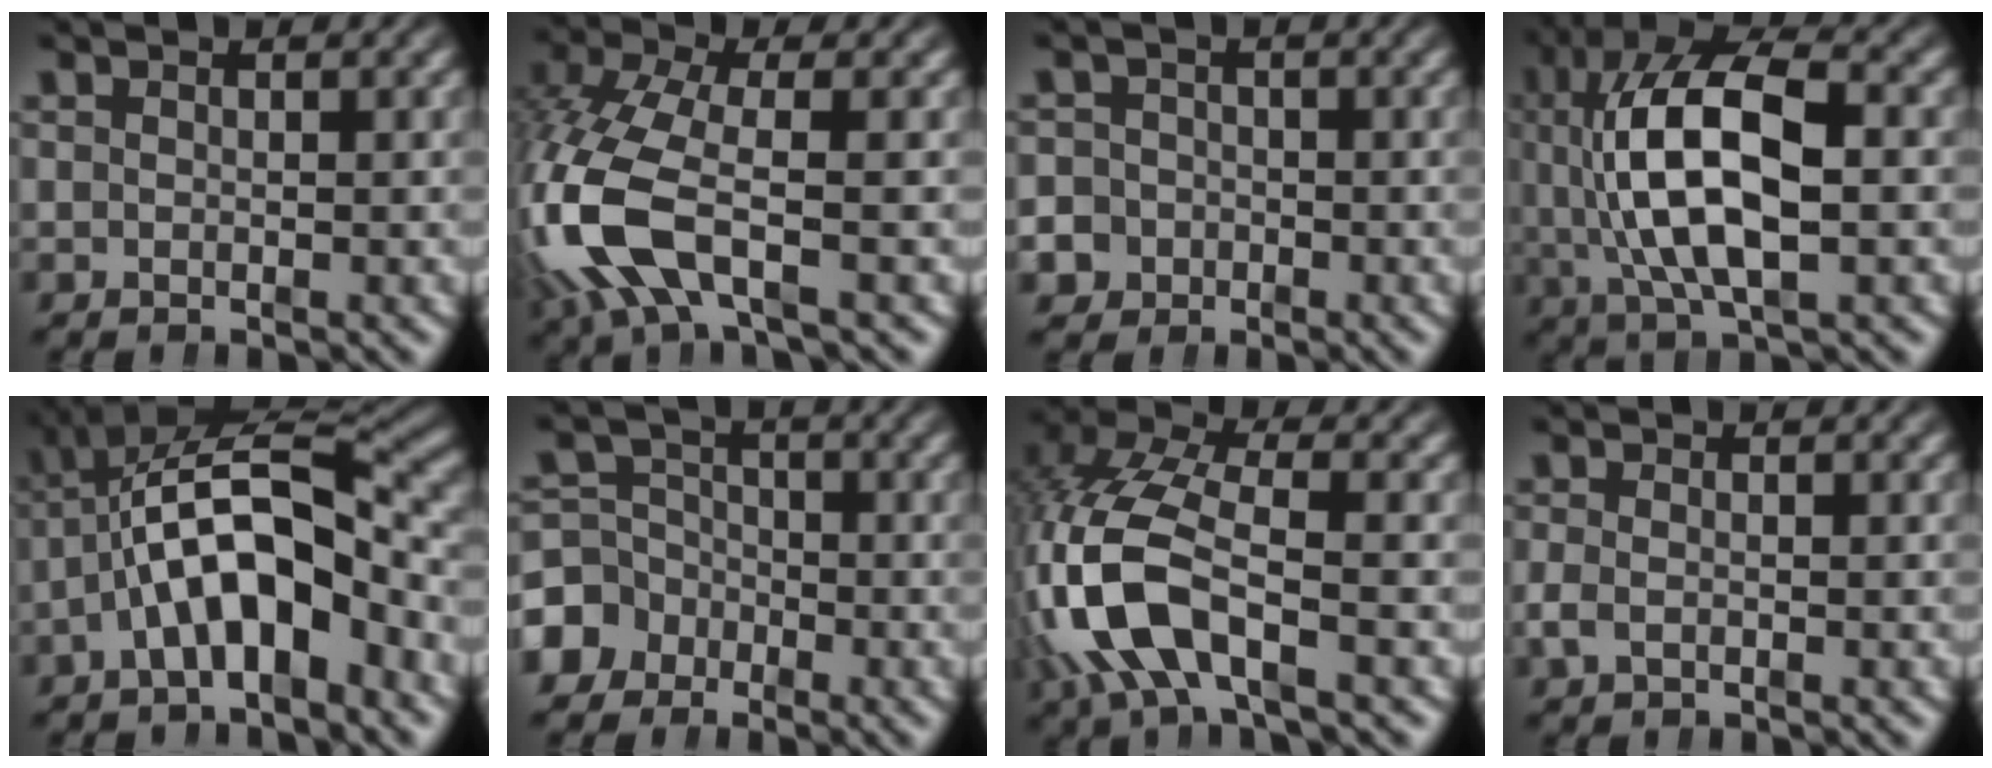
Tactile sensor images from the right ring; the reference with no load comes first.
{"total": 7.3, "force": [-1.1, 4.3, 5.9], "torque": [-0.176, -0.028, -0.005]}
{"total": 5.3, "force": [-2.1, 4.8, 0.8], "torque": [-0.026, -0.023, -0.036]}
{"total": 11.2, "force": [0.7, 5.8, 9.6], "torque": [-0.173, -0.004, 0.018]}
{"total": 9.6, "force": [-0.3, 5.6, 7.8], "torque": [-0.140, -0.005, -0.001]}
{"total": 6.8, "force": [-2.8, 5.9, 1.9], "torque": [-0.033, -0.023, -0.047]}
{"total": 7.0, "force": [-0.2, 4.2, 5.7], "torque": [-0.165, -0.015, 0.000]}
{"total": 1.2, "force": [-0.8, 0.5, 0.8], "torque": [-0.027, -0.008, -0.008]}